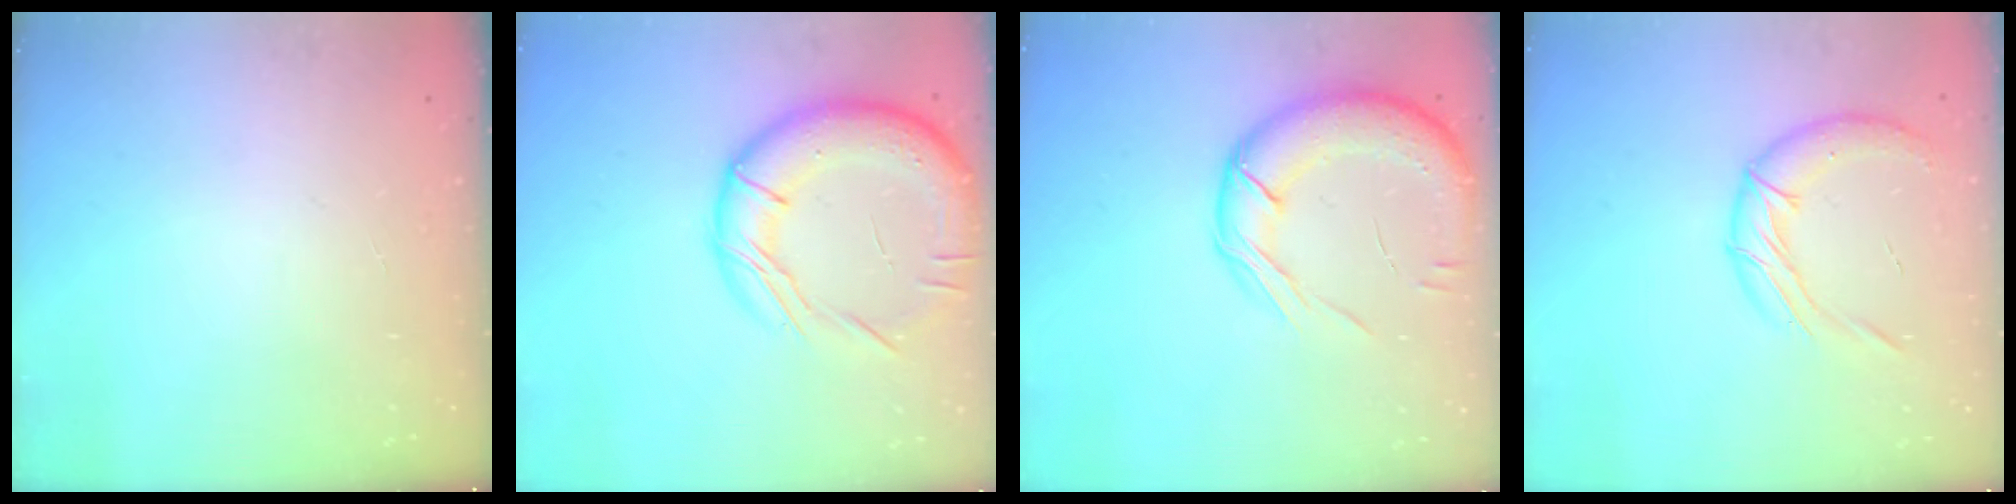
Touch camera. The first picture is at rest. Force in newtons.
{"total": 20.3, "press": 20.2, "slide": 2.1}
{"total": 16.8, "press": 16.4, "slide": 3.4}
{"total": 12.8, "press": 12.8, "slide": 1.5}